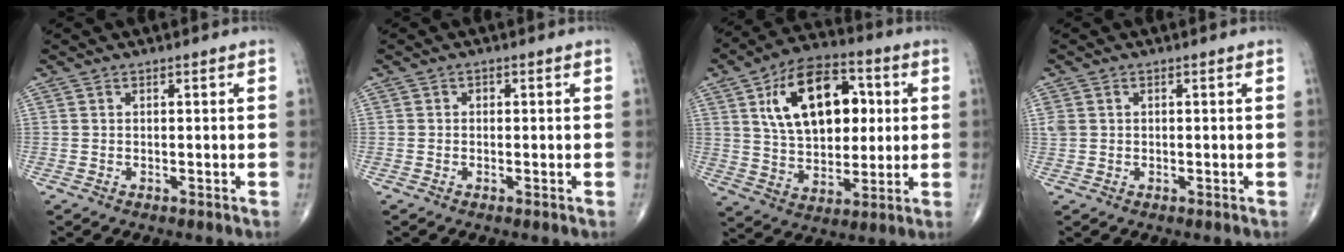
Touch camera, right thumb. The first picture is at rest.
{"total": 0.6, "force": [0.1, 0.6, 0.2], "torque": [0.002, 0.002, 0.000]}
{"total": 19.3, "force": [5.0, 11.7, 14.5], "torque": [-0.198, -0.001, 0.085]}
{"total": 2.4, "force": [0.7, 1.9, 1.2], "torque": [-0.037, 0.010, 0.021]}